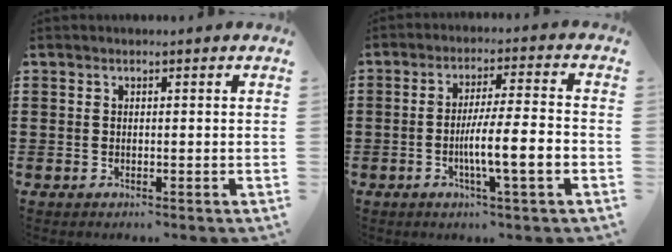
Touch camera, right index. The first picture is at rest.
{"total": 7.6, "force": [-2.4, 0.6, 7.2], "torque": [-0.119, -0.002, -0.043]}